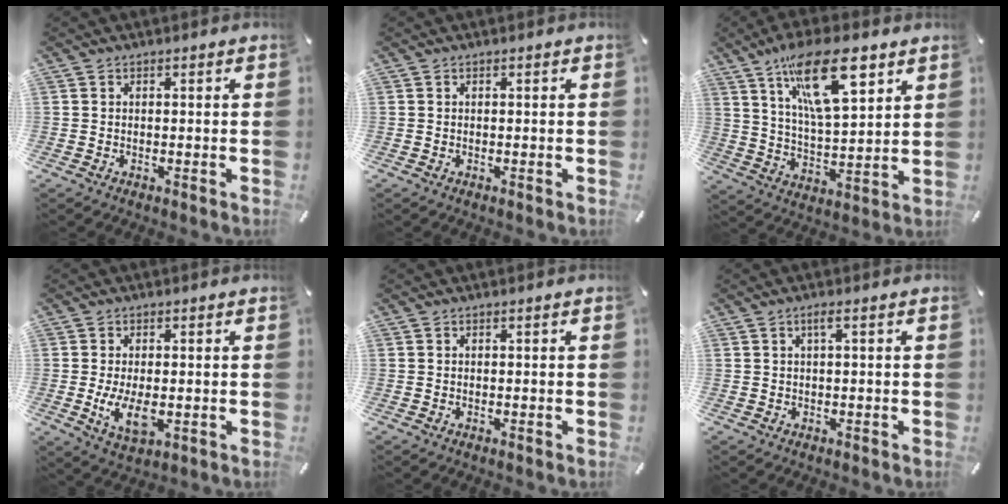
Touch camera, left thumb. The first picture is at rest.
{"total": 0.0}
{"total": 17.8, "force": [9.7, 7.1, 13.1], "torque": [-0.234, -0.026, 0.157]}
{"total": 7.4, "force": [-0.8, 3.9, 6.3], "torque": [-0.129, -0.017, -0.018]}
{"total": 0.0}
{"total": 1.8, "force": [0.4, 0.1, 1.7], "torque": [-0.034, 0.000, 0.006]}